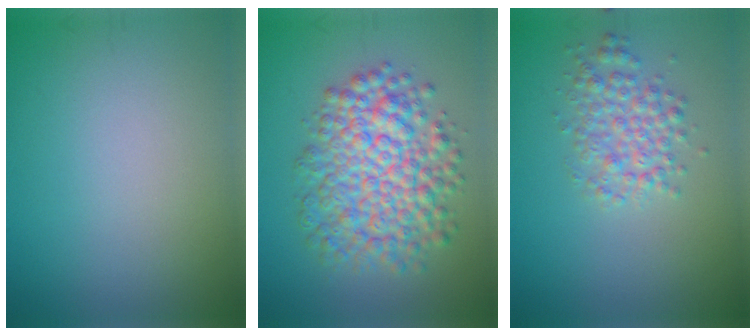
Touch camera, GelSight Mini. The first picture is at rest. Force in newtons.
{"total": 7.9, "press": 7.9, "slide": 0.2}
{"total": 3.1, "press": 3.1, "slide": 0.1}